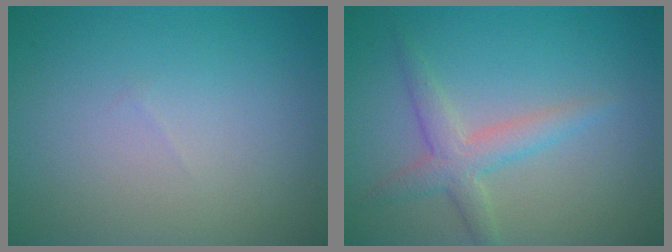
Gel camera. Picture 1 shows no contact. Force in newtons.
{"total": 2.9, "press": 2.9, "slide": 0.1}